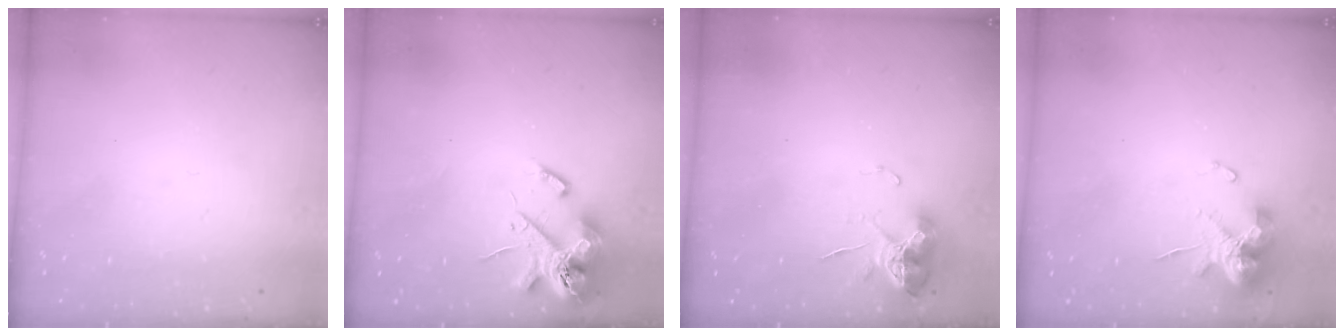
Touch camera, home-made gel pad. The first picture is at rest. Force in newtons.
{"total": 13.7, "press": 13.5, "slide": 2.1}
{"total": 8.9, "press": 8.8, "slide": 1.1}
{"total": 14.7, "press": 14.6, "slide": 1.2}